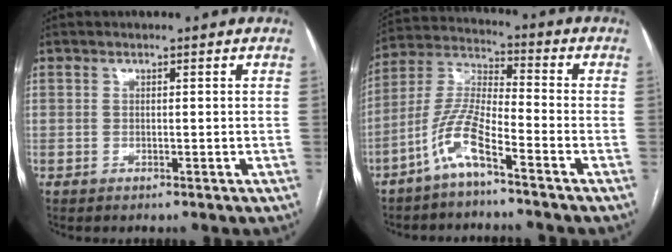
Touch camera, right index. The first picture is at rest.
{"total": 8.4, "force": [-5.3, 0.9, 6.5], "torque": [-0.151, 0.000, -0.112]}